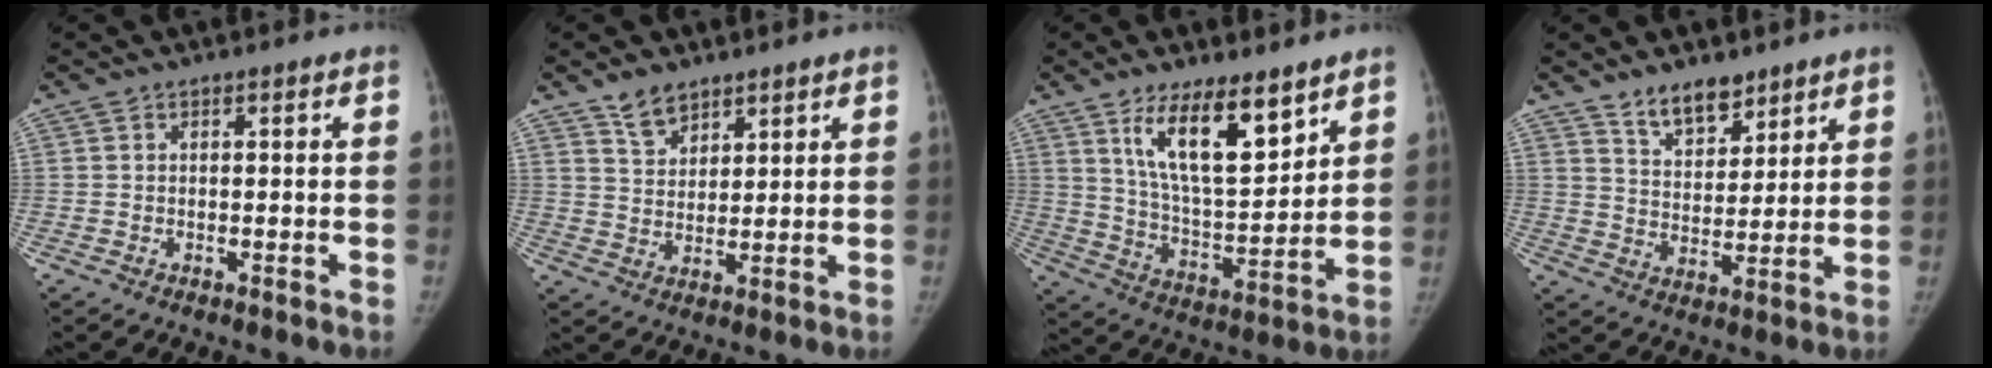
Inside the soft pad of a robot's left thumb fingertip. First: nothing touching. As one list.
[{"total": 5.8, "force": [4.3, 3.2, 2.1], "torque": [-0.015, -0.032, 0.085]}, {"total": 14.6, "force": [9.0, 5.1, 10.3], "torque": [-0.149, -0.062, 0.169]}, {"total": 8.2, "force": [6.3, 4.0, 3.5], "torque": [-0.026, -0.048, 0.113]}]